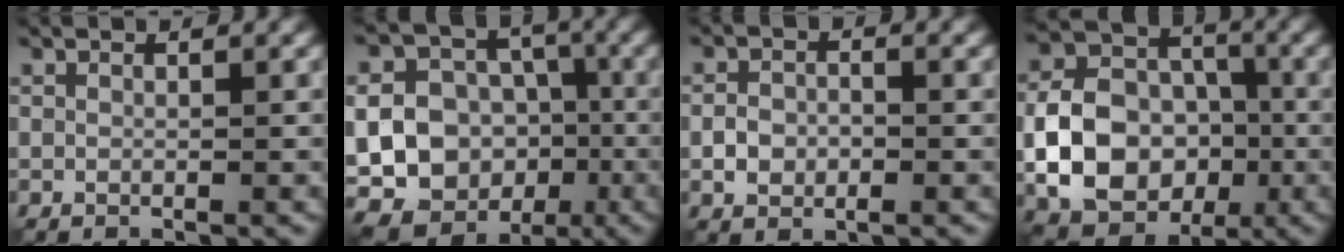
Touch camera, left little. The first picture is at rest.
{"total": 22.0, "force": [-5.6, 20.2, 6.8], "torque": [-0.154, -0.030, -0.104]}
{"total": 2.1, "force": [-0.6, 1.5, 1.4], "torque": [-0.028, 0.001, -0.016]}
{"total": 9.5, "force": [-2.1, 7.4, 5.5], "torque": [-0.098, -0.002, -0.044]}